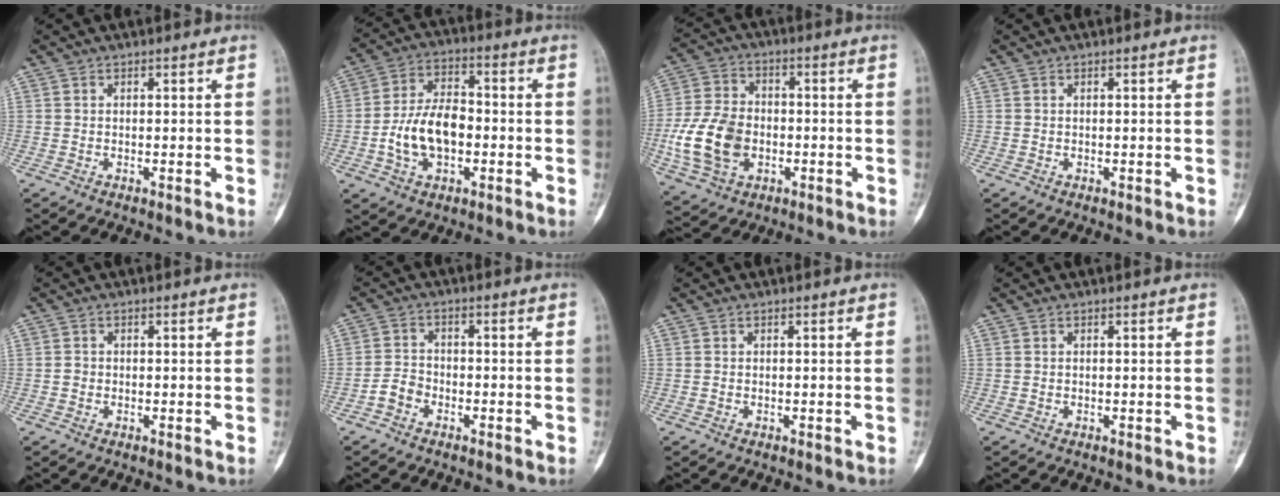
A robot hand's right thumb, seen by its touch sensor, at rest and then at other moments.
{"total": 12.2, "force": [-2.4, 7.5, 9.2], "torque": [-0.156, 0.029, -0.047]}
{"total": 14.6, "force": [-3.1, 10.6, 9.5], "torque": [-0.171, 0.014, -0.056]}
{"total": 0.0}
{"total": 1.1, "force": [-0.3, 1.0, 0.4], "torque": [0.000, 0.004, -0.008]}
{"total": 3.9, "force": [-2.2, 2.8, 1.6], "torque": [-0.018, 0.018, -0.047]}
{"total": 0.0}
{"total": 0.0}